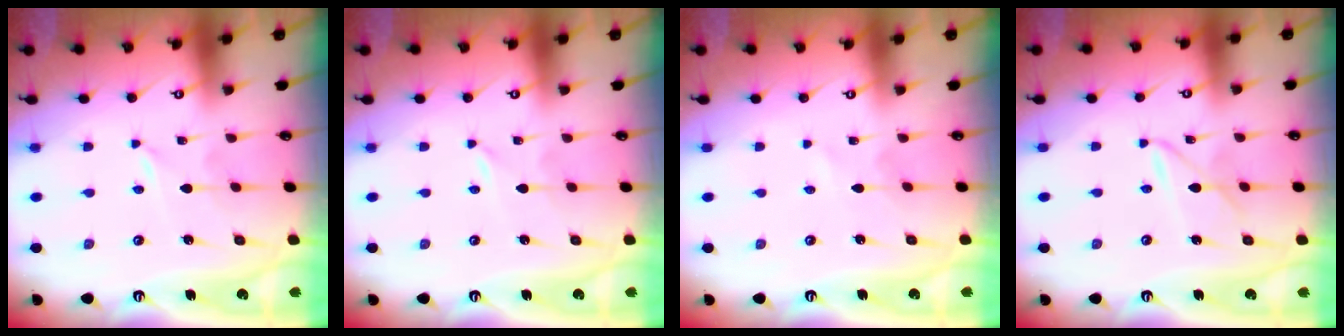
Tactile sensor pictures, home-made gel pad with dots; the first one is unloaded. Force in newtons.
{"total": 0.0}
{"total": 2.2, "press": 2.2, "slide": 0.2}
{"total": 4.1, "press": 4.1, "slide": 0.3}